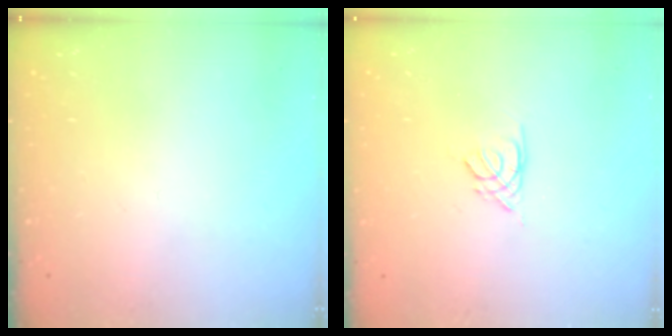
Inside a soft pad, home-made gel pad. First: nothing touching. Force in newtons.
{"total": 2.6, "press": 2.6, "slide": 0.3}